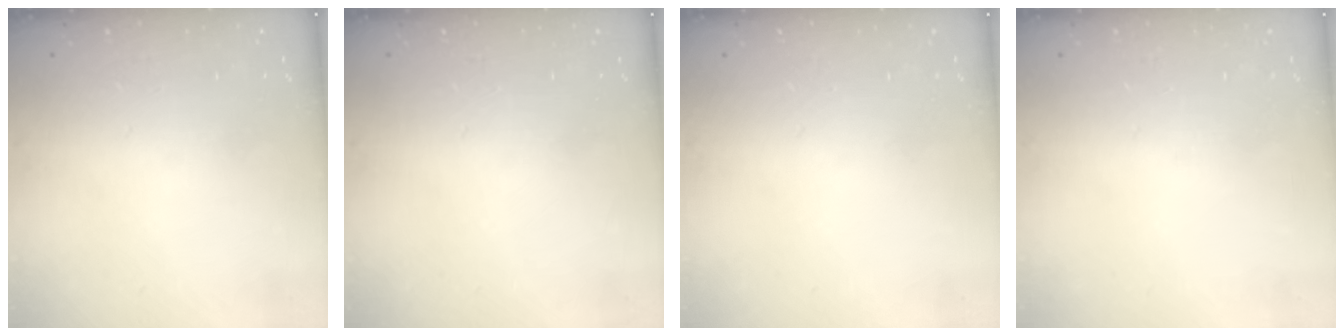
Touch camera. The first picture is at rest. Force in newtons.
{"total": 0.0}
{"total": 0.0}
{"total": 0.0}